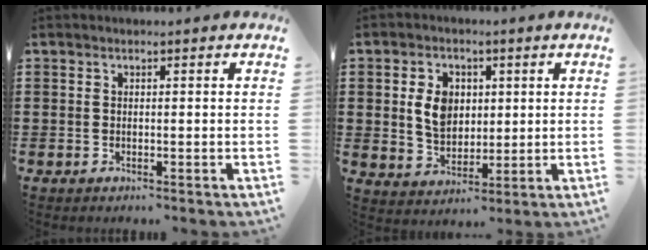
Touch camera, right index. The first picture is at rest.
{"total": 6.5, "force": [1.2, 5.0, 4.1], "torque": [-0.093, 0.011, 0.017]}